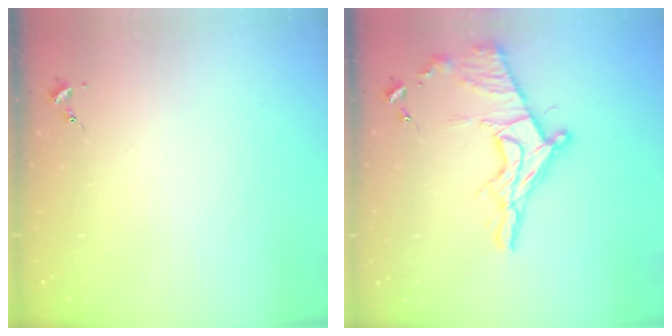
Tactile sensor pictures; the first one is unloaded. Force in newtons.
{"total": 16.9, "press": 16.8, "slide": 1.4}